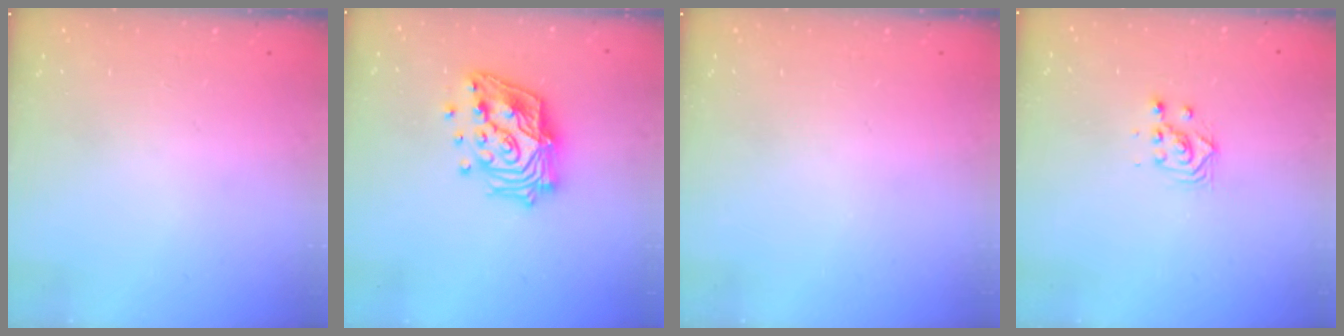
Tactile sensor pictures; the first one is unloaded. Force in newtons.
{"total": 18.8, "press": 18.7, "slide": 1.6}
{"total": 0.0}
{"total": 2.8, "press": 2.8, "slide": 0.1}